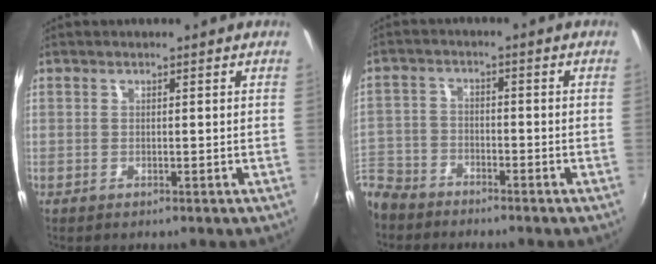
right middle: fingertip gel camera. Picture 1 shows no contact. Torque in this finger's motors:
{"motor_torque": [1.18, -0.96, 1.05, 0.21]}